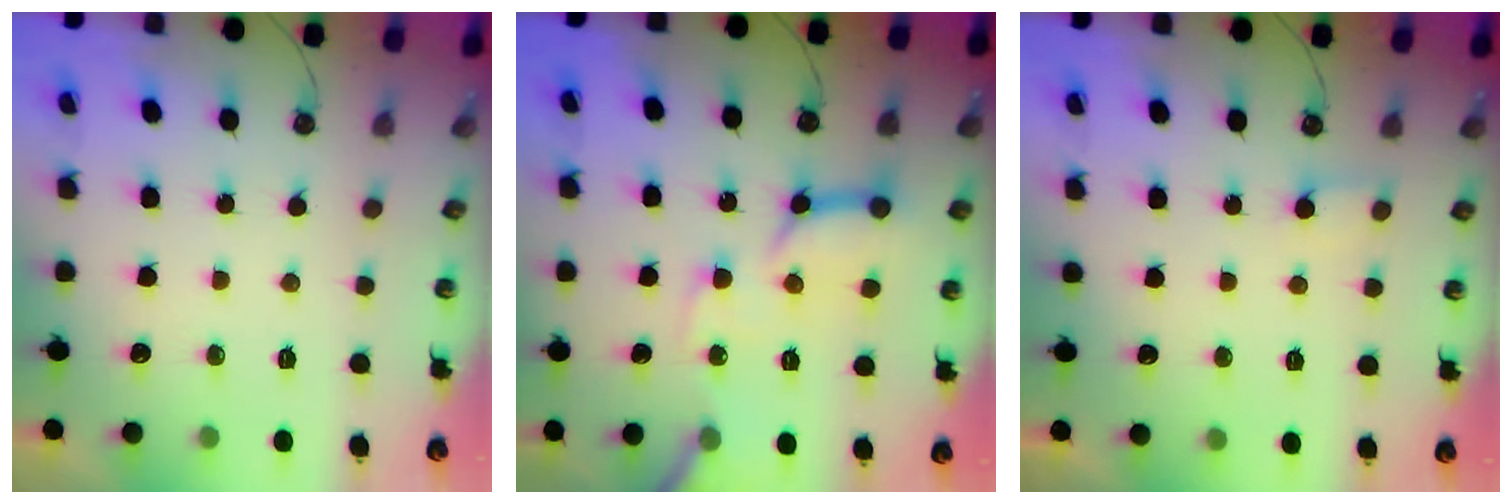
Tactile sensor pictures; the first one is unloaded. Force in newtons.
{"total": 14.4, "press": 14.3, "slide": 1.6}
{"total": 3.3, "press": 3.3, "slide": 0.3}